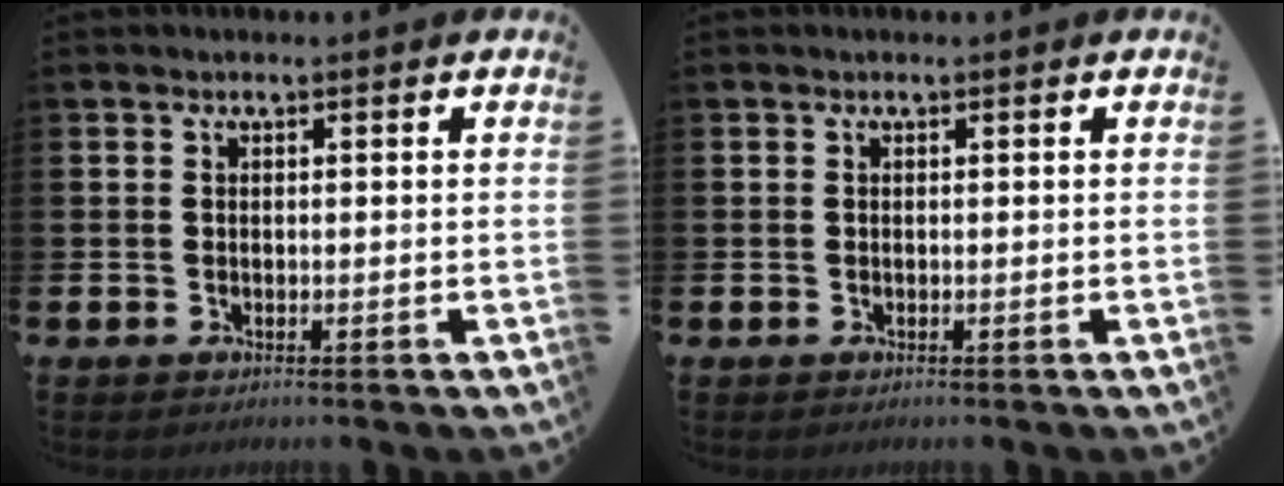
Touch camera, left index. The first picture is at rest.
{"total": 0.0}